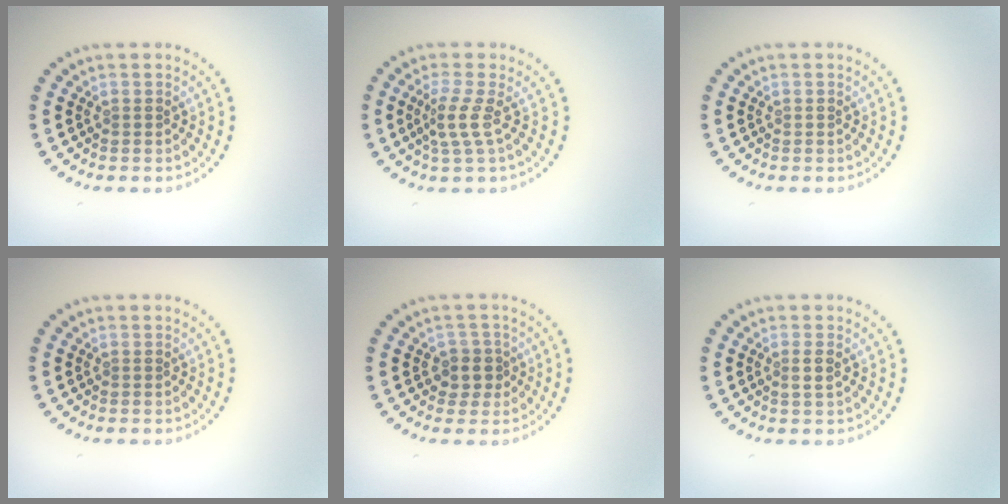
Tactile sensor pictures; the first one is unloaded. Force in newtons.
{"total": 2.3, "press": 1.5, "slide": 1.7}
{"total": 0.0}
{"total": 0.0}
{"total": 2.1, "press": 1.8, "slide": 1.1}
{"total": 1.0, "press": 0.9, "slide": 0.6}